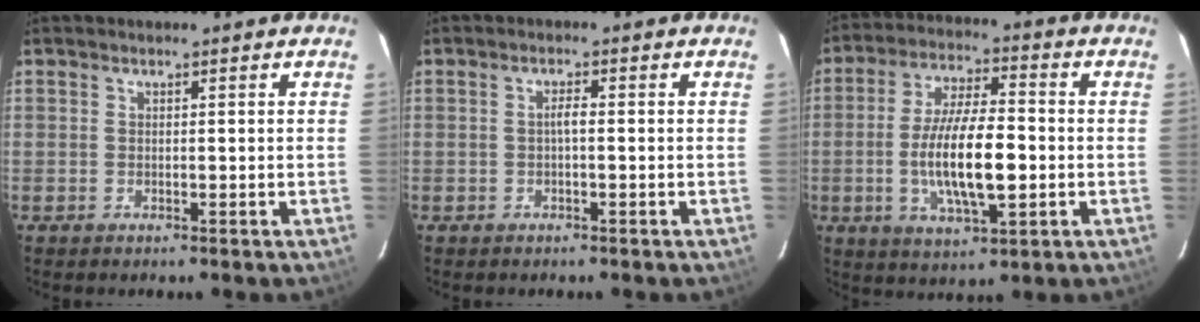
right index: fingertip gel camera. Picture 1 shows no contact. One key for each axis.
{"total": 1.4, "fx": -0.3, "fy": 0.2, "fz": 1.3, "tx": -0.024, "ty": 0.007, "tz": -0.006}
{"total": 13.5, "fx": -2.2, "fy": 4.2, "fz": 12.7, "tx": -0.243, "ty": -0.008, "tz": -0.036}